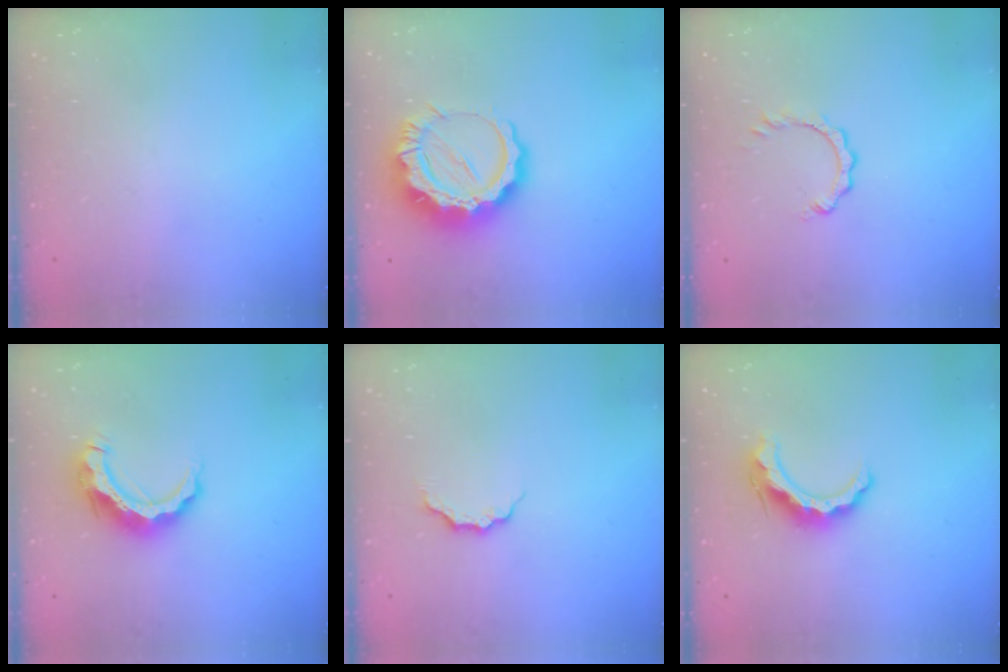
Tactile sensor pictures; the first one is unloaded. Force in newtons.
{"total": 13.0, "press": 12.9, "slide": 1.2}
{"total": 1.3, "press": 1.2, "slide": 0.2}
{"total": 10.5, "press": 10.5, "slide": 0.6}
{"total": 2.7, "press": 2.6, "slide": 0.3}
{"total": 10.3, "press": 10.3, "slide": 0.3}